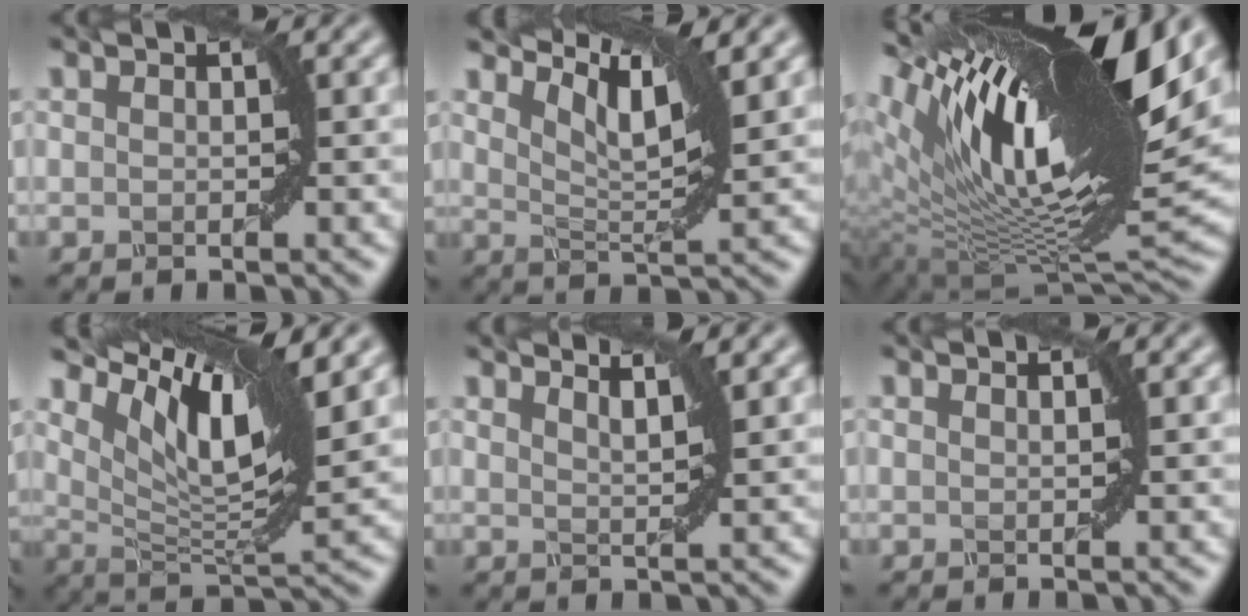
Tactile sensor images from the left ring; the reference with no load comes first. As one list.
[{"total": 5.7, "force": [3.8, 1.4, 4.0], "torque": [-0.077, 0.003, 0.069]}, {"total": 17.2, "force": [7.4, 5.0, 14.7], "torque": [-0.269, 0.016, 0.141]}, {"total": 9.6, "force": [5.2, 2.7, 7.6], "torque": [-0.132, -0.006, 0.103]}, {"total": 2.6, "force": [2.2, 0.7, 1.2], "torque": [-0.007, 0.002, 0.014]}, {"total": 0.5, "force": [0.3, 0.3, 0.3], "torque": [0.001, -0.008, 0.000]}]